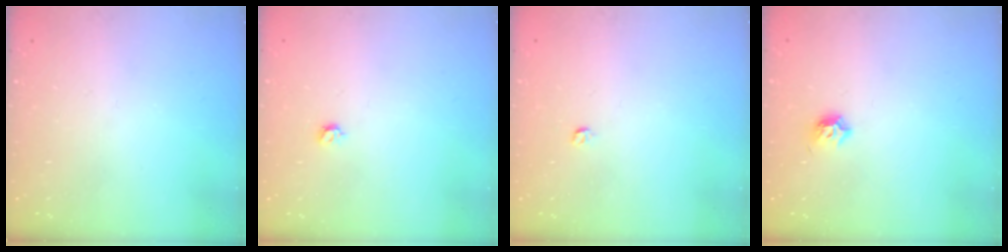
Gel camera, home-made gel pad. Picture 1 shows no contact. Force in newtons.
{"total": 3.7, "press": 3.6, "slide": 0.7}
{"total": 3.0, "press": 2.9, "slide": 0.4}
{"total": 4.3, "press": 4.2, "slide": 1.2}